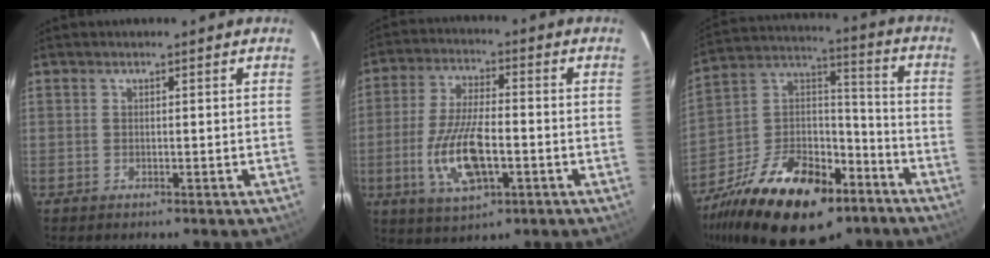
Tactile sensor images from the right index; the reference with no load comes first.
{"total": 12.6, "force": [-3.5, 4.8, 11.1], "torque": [-0.230, -0.008, -0.061]}
{"total": 25.0, "force": [-14.6, 13.4, 15.2], "torque": [-0.295, 0.026, -0.229]}